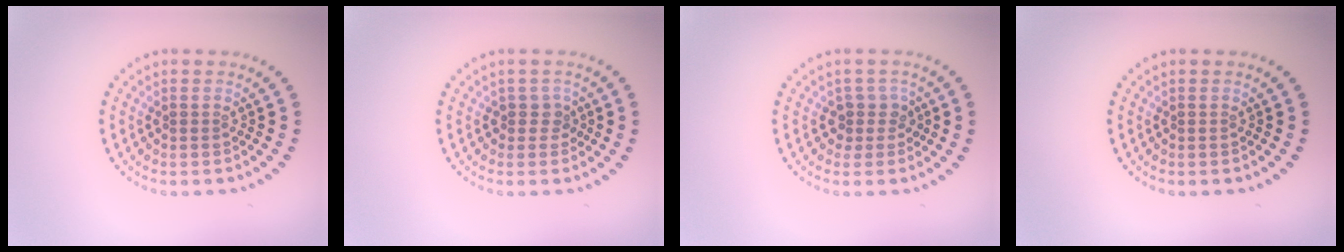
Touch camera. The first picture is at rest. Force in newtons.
{"total": 1.3, "press": 1.1, "slide": 0.7}
{"total": 1.9, "press": 1.5, "slide": 1.1}
{"total": 0.0}